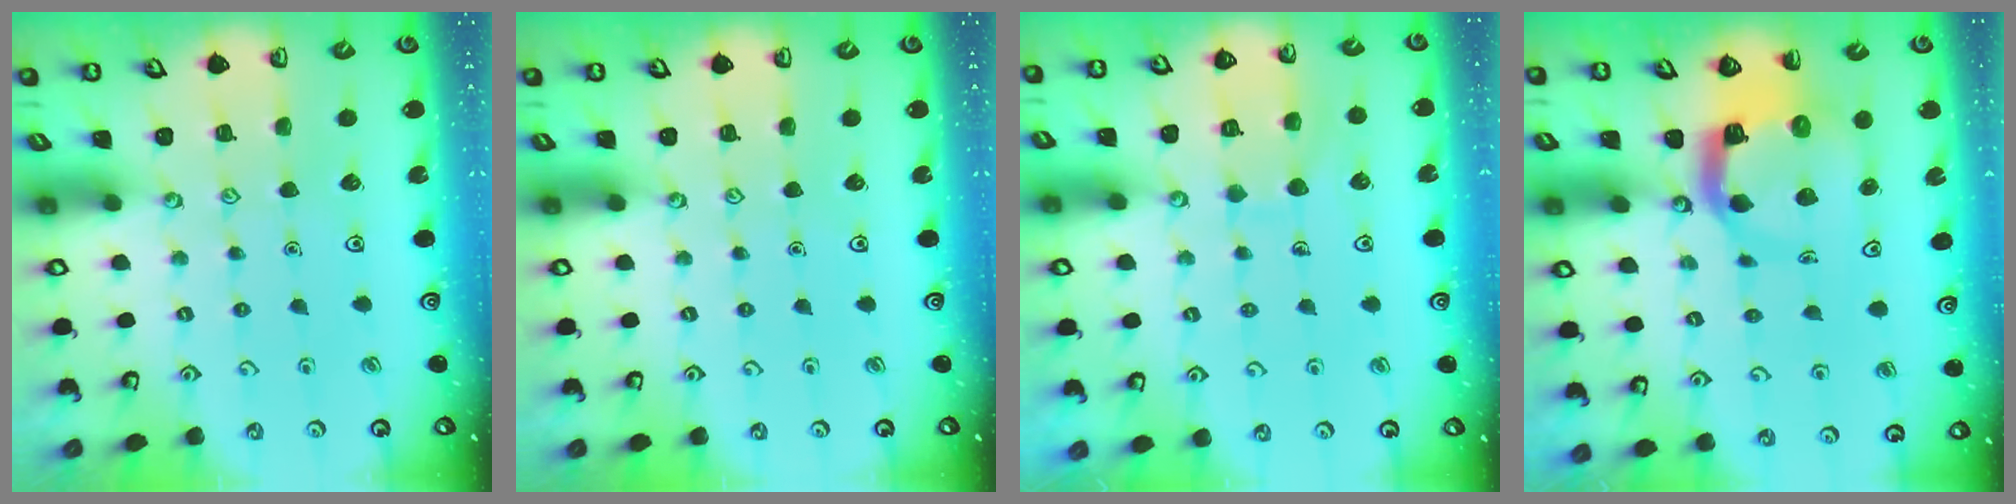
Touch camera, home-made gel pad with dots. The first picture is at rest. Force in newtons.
{"total": 0.0}
{"total": 7.5, "press": 7.5, "slide": 0.7}
{"total": 7.8, "press": 7.7, "slide": 1.1}